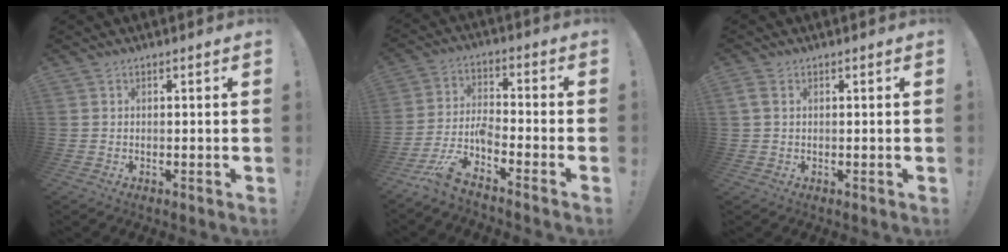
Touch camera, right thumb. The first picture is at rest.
{"total": 9.3, "force": [-7.6, 2.4, 4.9], "torque": [-0.112, 0.025, -0.148]}
{"total": 1.9, "force": [0.7, 1.1, 1.3], "torque": [-0.032, 0.006, 0.014]}